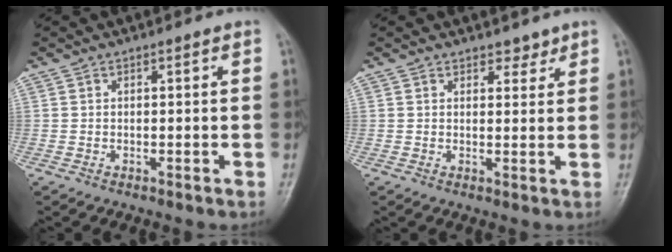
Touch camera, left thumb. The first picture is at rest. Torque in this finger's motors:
{"motor_torque": [-0.26, 0.25, -0.29, -0.10, -0.03]}